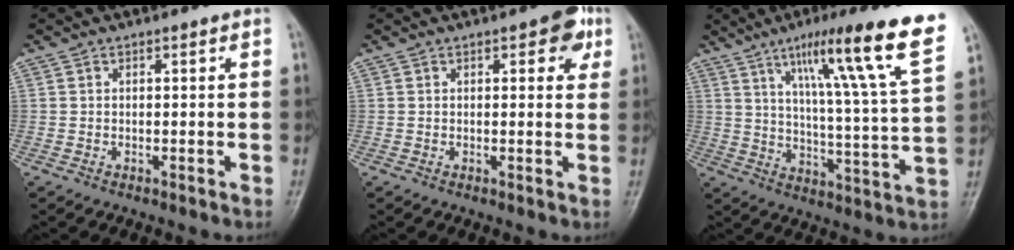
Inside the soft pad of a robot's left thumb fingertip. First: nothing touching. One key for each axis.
{"total": 4.8, "fx": 2.1, "fy": 2.3, "fz": 3.6, "tx": -0.018, "ty": -0.003, "tz": 0.016}
{"total": 20.4, "fx": 11.3, "fy": 1.0, "fz": 16.9, "tx": -0.240, "ty": -0.039, "tz": 0.165}